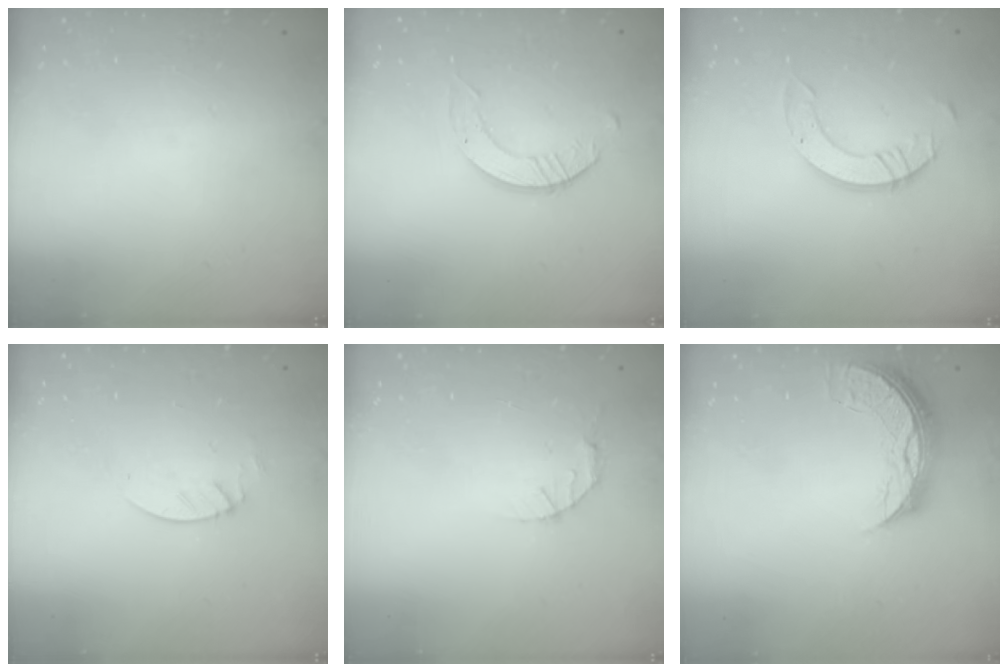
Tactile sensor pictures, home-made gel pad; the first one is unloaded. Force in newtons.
{"total": 3.1, "press": 3.1, "slide": 0.3}
{"total": 8.1, "press": 8.1, "slide": 0.7}
{"total": 2.1, "press": 2.1, "slide": 0.2}
{"total": 2.8, "press": 2.8, "slide": 0.4}
{"total": 9.2, "press": 9.2, "slide": 0.7}